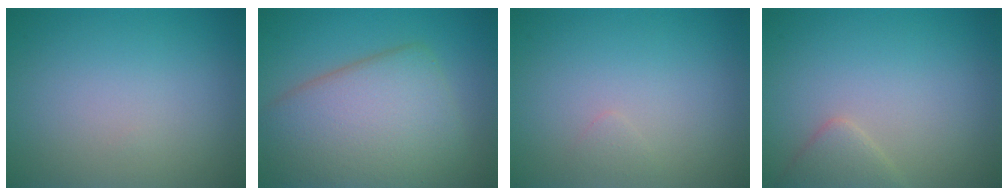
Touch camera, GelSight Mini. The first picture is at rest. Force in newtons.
{"total": 8.9, "press": 8.9, "slide": 0.5}
{"total": 0.6, "press": 0.6, "slide": 0.0}
{"total": 1.9, "press": 1.9, "slide": 0.1}